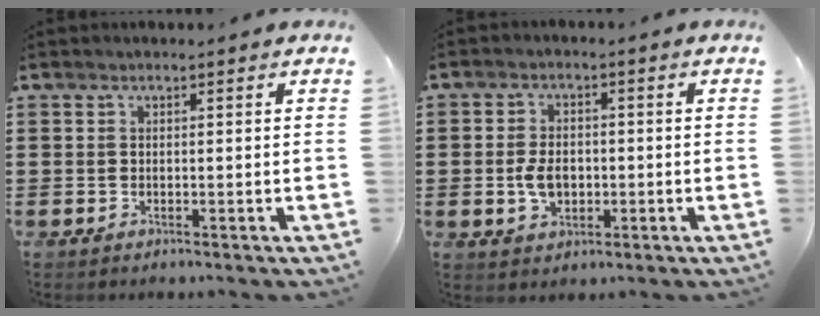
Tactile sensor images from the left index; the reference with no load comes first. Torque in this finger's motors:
{"motor_torque": [1.07, 1.07, 0.18, 0.07]}